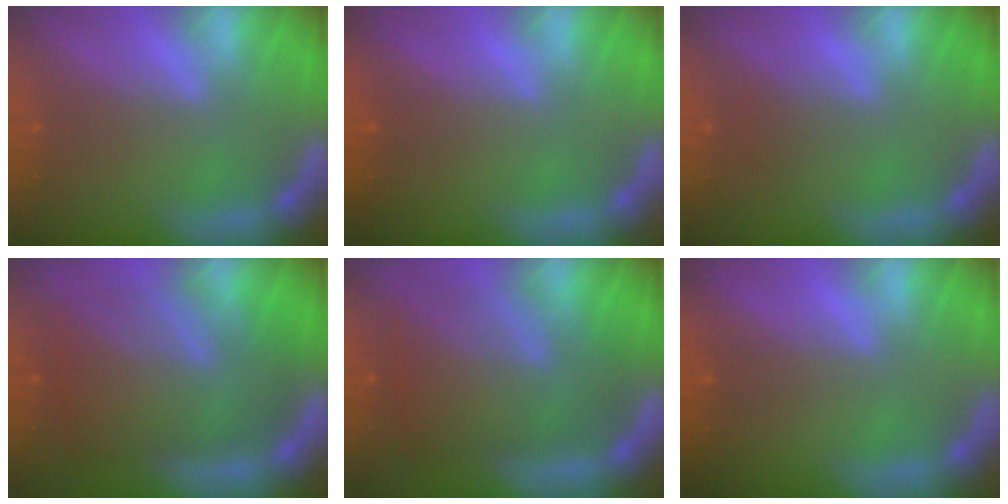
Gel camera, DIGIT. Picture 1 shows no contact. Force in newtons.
{"total": 0.0}
{"total": 1.0}
{"total": 10.0}
{"total": 9.0}
{"total": 0.0}